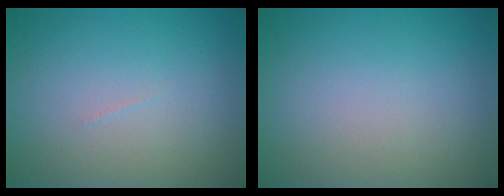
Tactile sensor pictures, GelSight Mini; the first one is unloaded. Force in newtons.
{"total": 0.0}